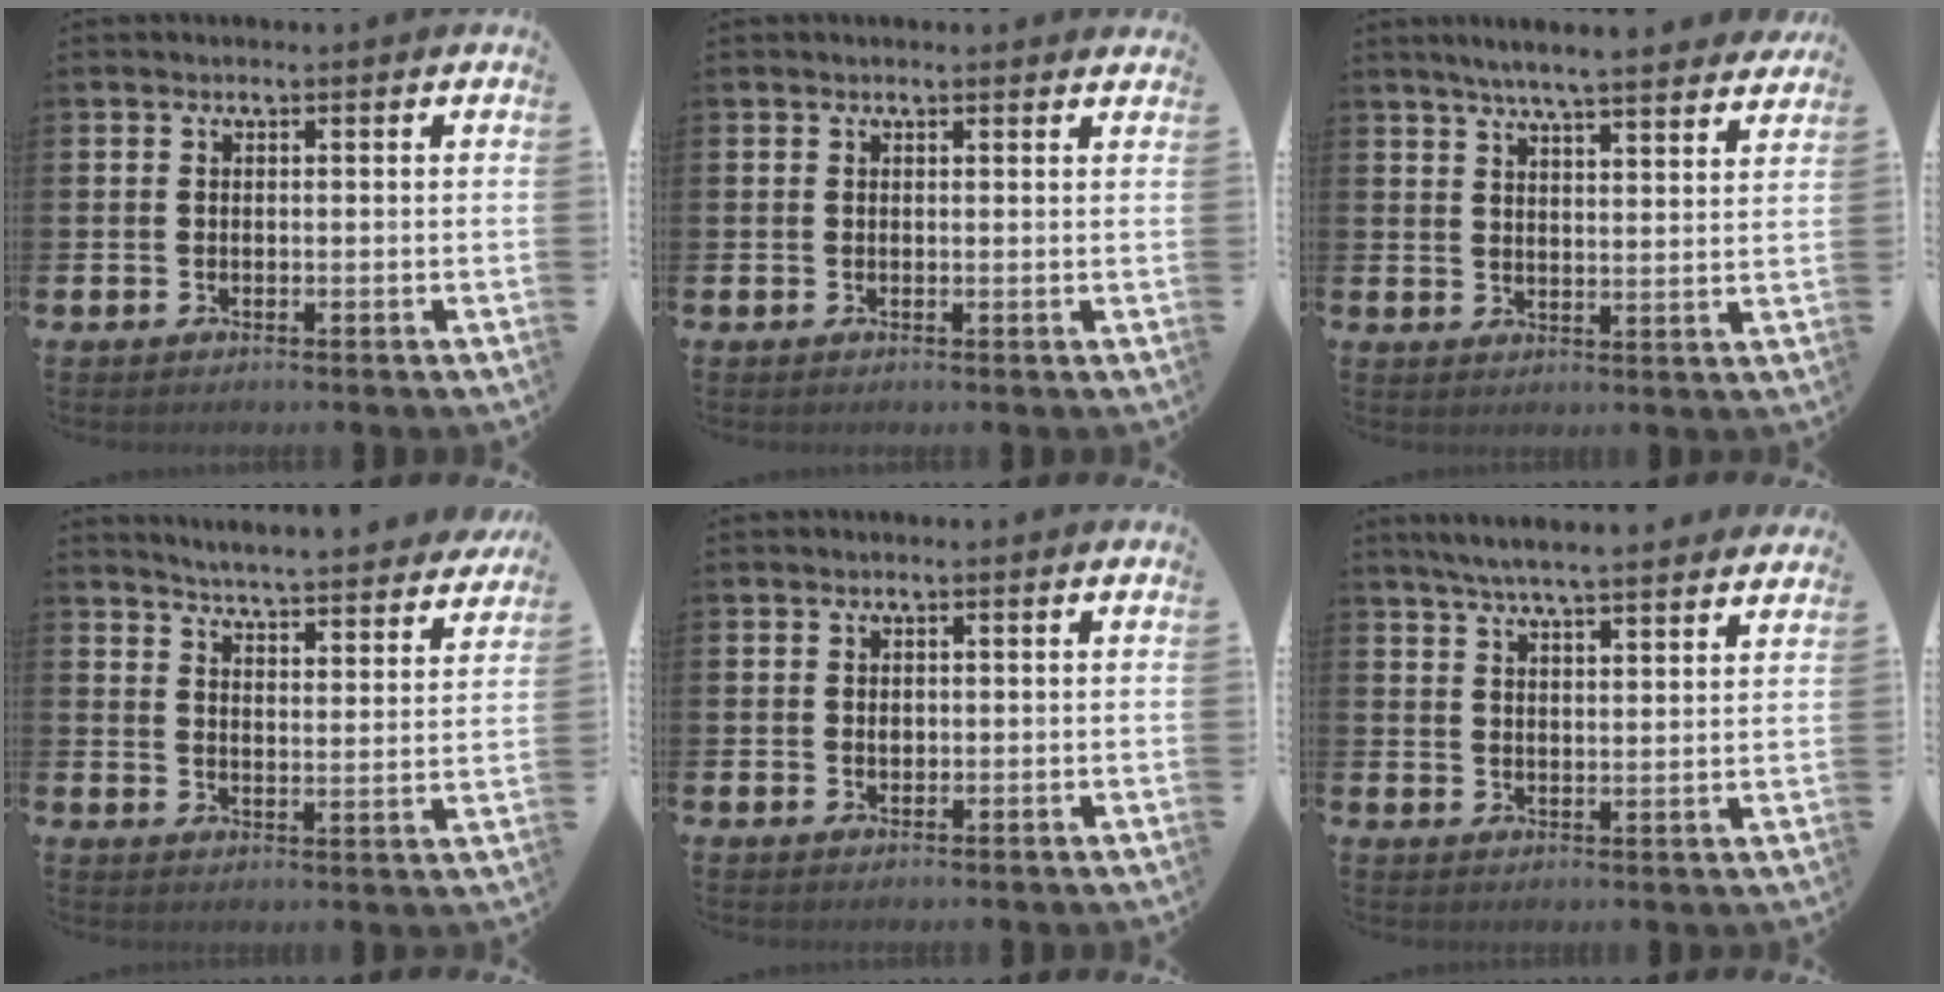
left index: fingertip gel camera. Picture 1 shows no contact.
{"total": 0.7, "force": [0.7, 0.0, 0.1], "torque": [-0.003, 0.000, 0.014]}
{"total": 6.1, "force": [5.8, -0.2, 1.8], "torque": [-0.042, -0.033, 0.099]}
{"total": 5.0, "force": [5.0, -0.1, 0.6], "torque": [-0.030, -0.046, 0.083]}
{"total": 0.8, "force": [0.2, 0.6, 0.5], "torque": [0.003, 0.000, 0.000]}
{"total": 6.0, "force": [5.8, -0.1, 1.5], "torque": [-0.043, -0.031, 0.102]}